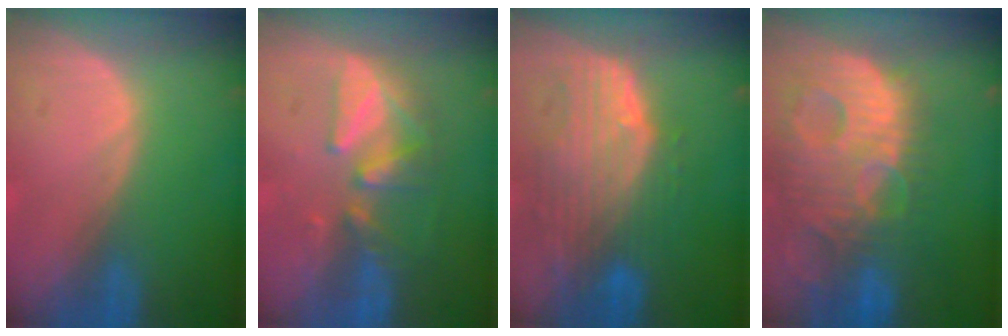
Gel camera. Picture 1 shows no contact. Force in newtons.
{"total": 7.6, "press": 7.3, "slide": 1.8}
{"total": 10.6, "press": 9.0, "slide": 5.5}
{"total": 14.2, "press": 12.3, "slide": 7.2}